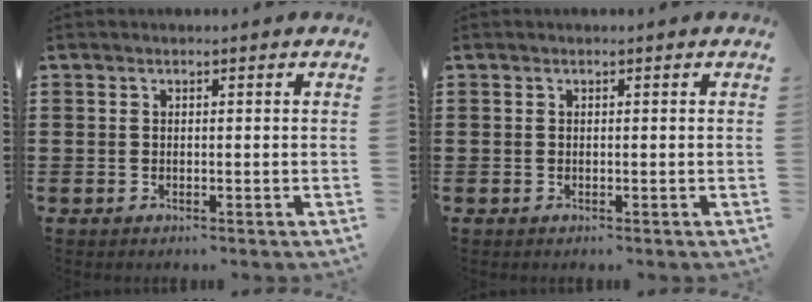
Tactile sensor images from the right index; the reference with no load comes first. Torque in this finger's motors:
{"motor_torque": [0.00, 0.00, 0.00, -0.01]}